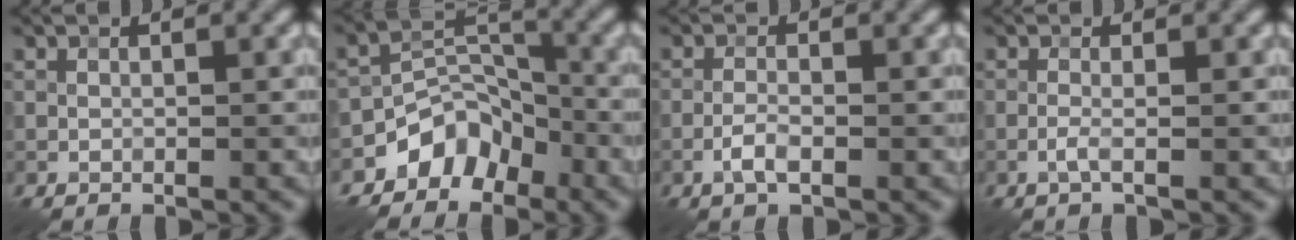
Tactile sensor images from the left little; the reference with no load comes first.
{"total": 5.4, "force": [-3.6, 3.6, 1.9], "torque": [-0.014, 0.002, -0.068]}
{"total": 1.8, "force": [-0.8, 0.6, 1.5], "torque": [-0.031, 0.002, -0.021]}
{"total": 1.2, "force": [-0.4, 0.2, 1.1], "torque": [-0.021, 0.001, -0.013]}